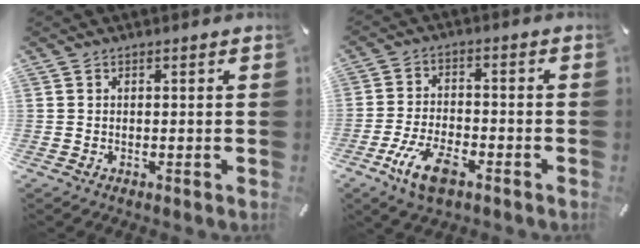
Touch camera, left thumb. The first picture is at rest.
{"total": 8.1, "force": [-4.8, 3.0, 5.8], "torque": [-0.126, 0.012, -0.090]}